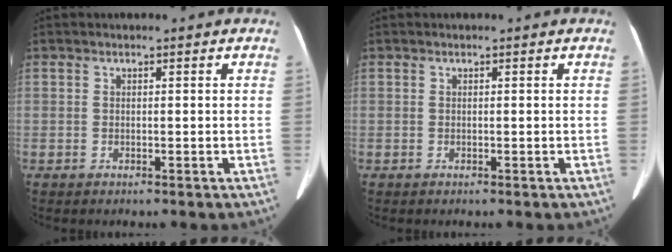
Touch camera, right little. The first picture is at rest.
{"total": 0.0}